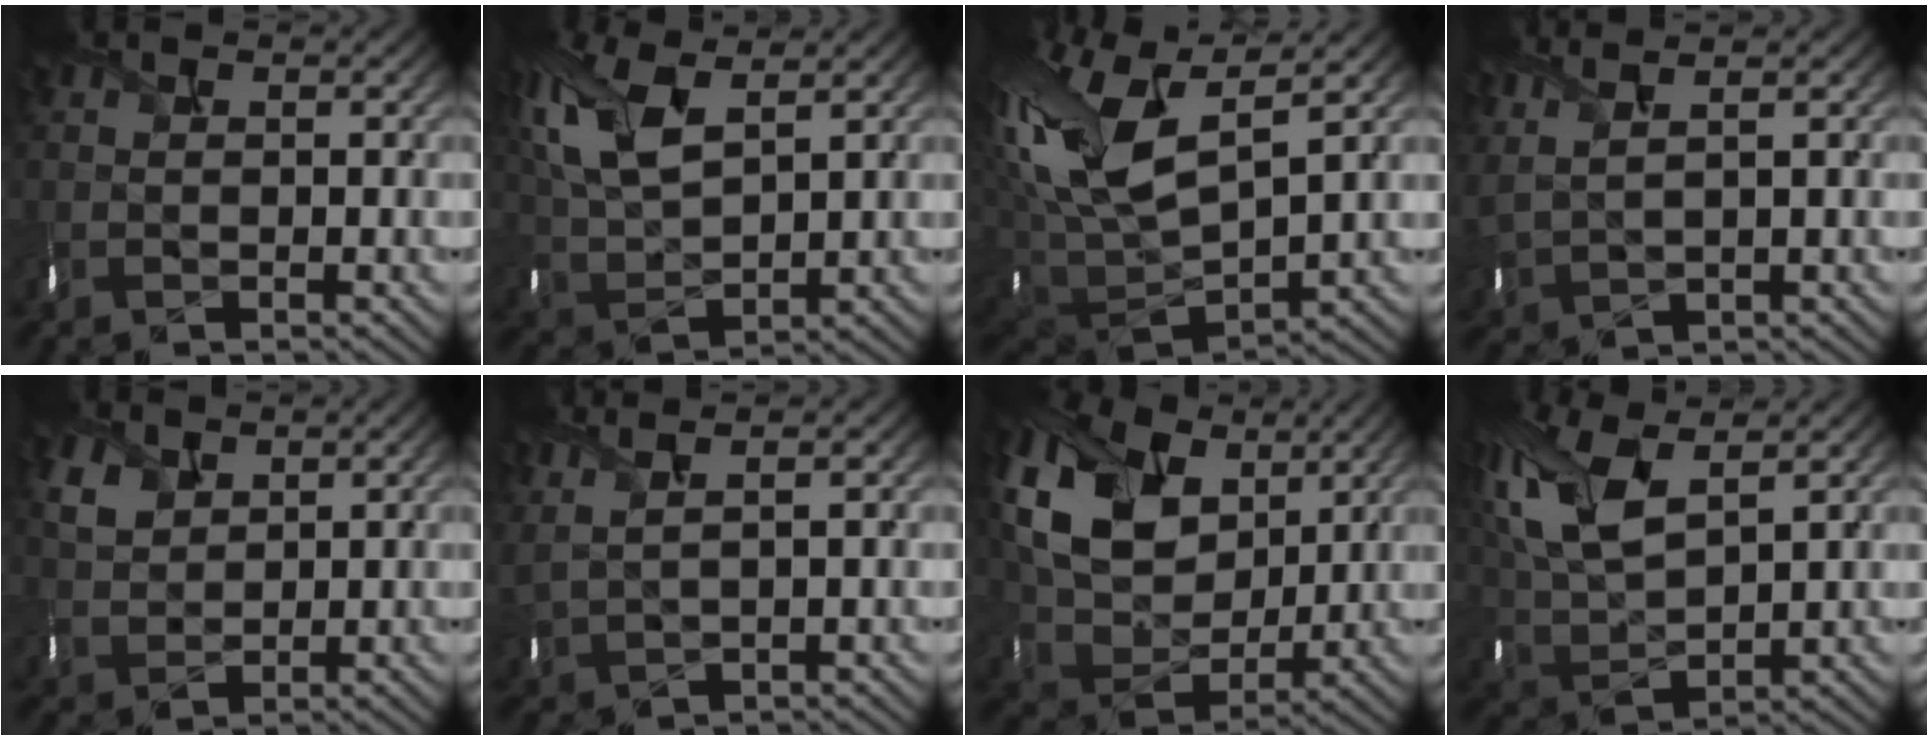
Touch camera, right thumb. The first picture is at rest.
{"total": 10.2, "force": [4.8, 4.7, 7.7], "torque": [-0.219, 0.007, 0.100]}
{"total": 16.8, "force": [4.2, 8.0, 14.2], "torque": [-0.320, -0.002, 0.082]}
{"total": 4.9, "force": [3.2, 1.5, 3.4], "torque": [-0.100, 0.005, 0.075]}
{"total": 3.7, "force": [2.3, 2.7, 1.0], "torque": [-0.042, -0.010, 0.057]}
{"total": 4.4, "force": [2.8, 1.4, 3.1], "torque": [-0.086, 0.004, 0.068]}
{"total": 13.4, "force": [5.3, 9.5, 7.7], "torque": [-0.206, 0.015, 0.096]}
{"total": 11.9, "force": [5.8, 5.2, 9.0], "torque": [-0.236, 0.007, 0.119]}